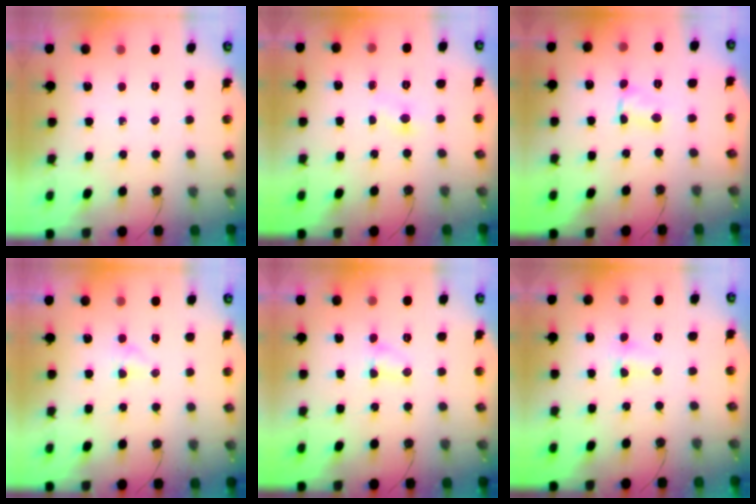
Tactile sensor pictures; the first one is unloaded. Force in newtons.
{"total": 2.6, "press": 2.6, "slide": 0.3}
{"total": 2.5, "press": 2.5, "slide": 0.2}
{"total": 2.5, "press": 2.5, "slide": 0.3}
{"total": 3.7, "press": 3.6, "slide": 1.0}
{"total": 3.0, "press": 2.9, "slide": 0.6}